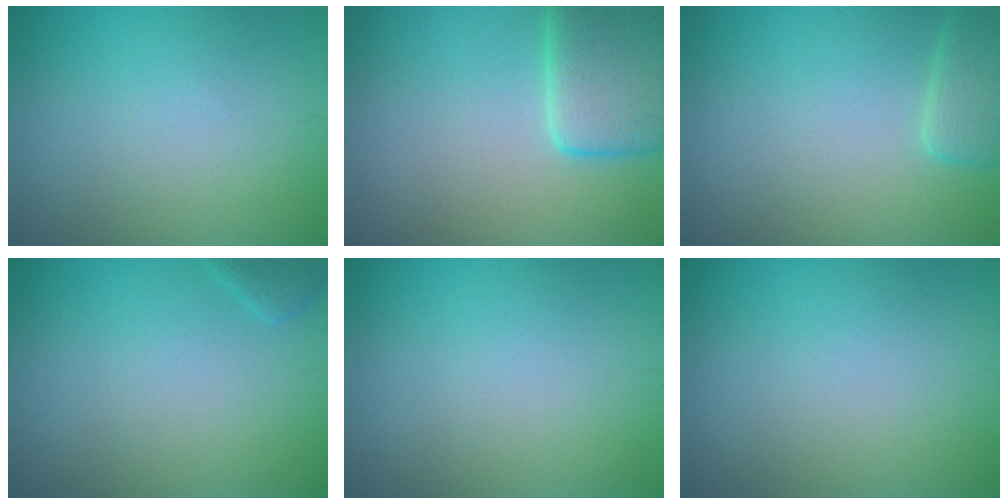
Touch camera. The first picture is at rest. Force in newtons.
{"total": 6.9, "press": 6.9, "slide": 0.6}
{"total": 2.4, "press": 2.4, "slide": 0.2}
{"total": 1.3, "press": 1.3, "slide": 0.1}
{"total": 0.0}
{"total": 0.0}